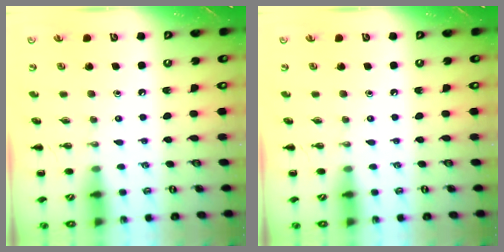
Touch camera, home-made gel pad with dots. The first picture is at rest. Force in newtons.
{"total": 0.0}